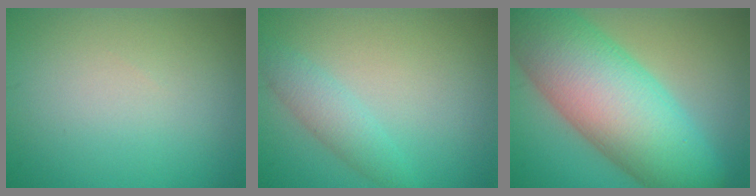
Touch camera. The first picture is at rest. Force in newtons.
{"total": 2.5, "press": 2.5, "slide": 0.2}
{"total": 13.9, "press": 13.9, "slide": 0.3}